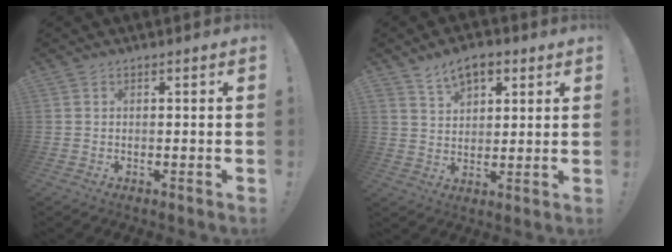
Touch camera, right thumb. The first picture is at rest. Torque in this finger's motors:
{"motor_torque": [0.07, 0.09, -0.02, 0.58, 0.04]}